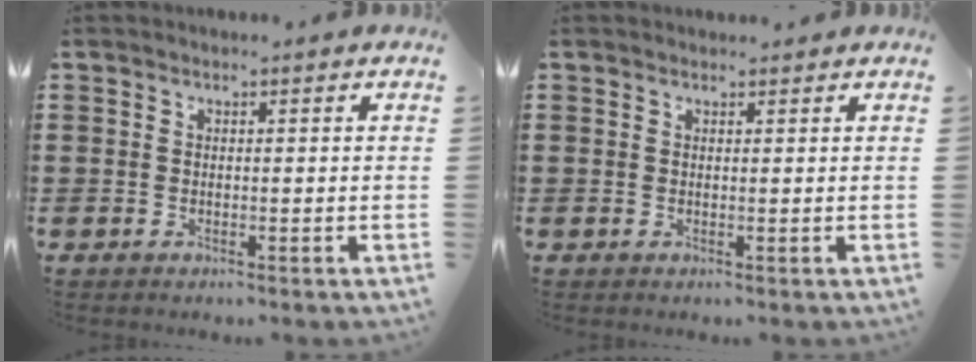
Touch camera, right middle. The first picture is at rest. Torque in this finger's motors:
{"motor_torque": [0.28, -0.16, 0.00, 0.00]}